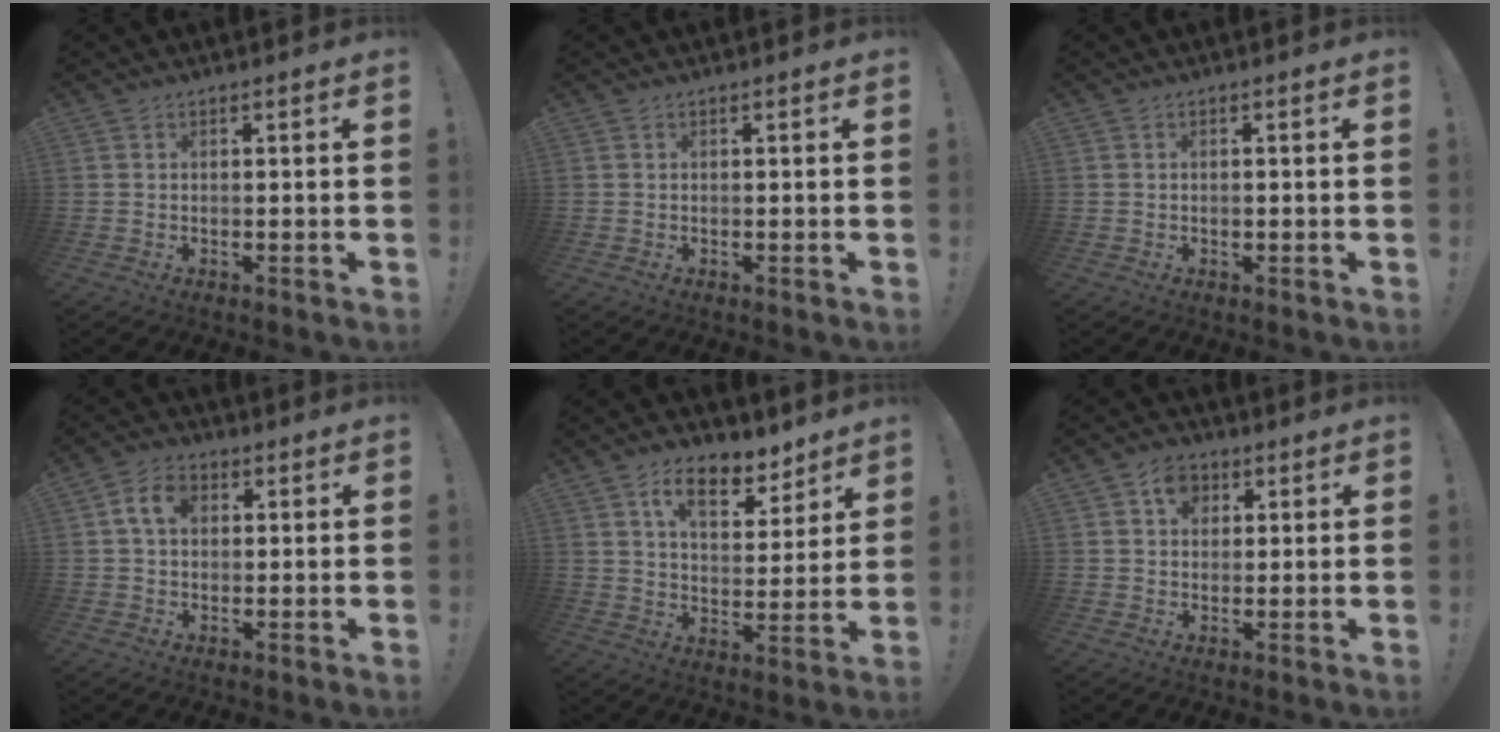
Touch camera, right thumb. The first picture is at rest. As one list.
[{"total": 0.0}, {"total": 0.8, "force": [-0.4, 0.3, 0.6], "torque": [-0.019, 0.005, -0.007]}, {"total": 7.3, "force": [1.6, 5.1, 4.9], "torque": [-0.075, 0.012, 0.030]}, {"total": 12.0, "force": [7.5, 6.3, 6.9], "torque": [-0.101, -0.033, 0.134]}, {"total": 6.0, "force": [2.3, 4.9, 2.6], "torque": [-0.033, -0.001, 0.040]}]